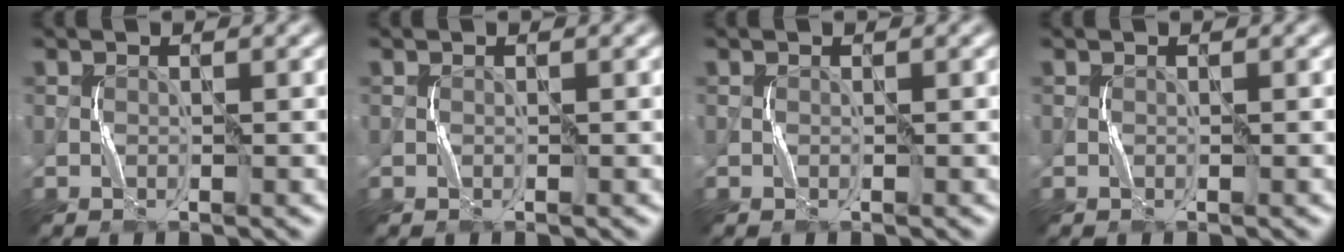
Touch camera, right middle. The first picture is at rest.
{"total": 0.0}
{"total": 0.0}
{"total": 0.0}